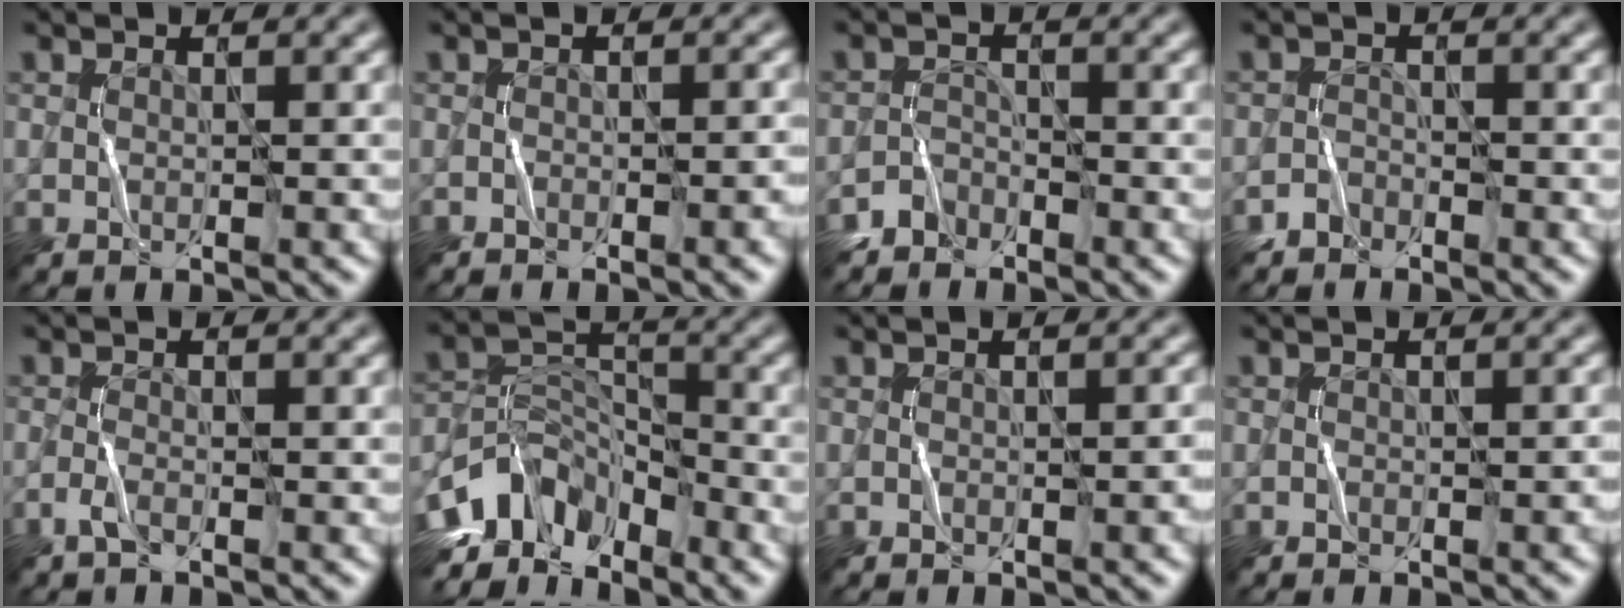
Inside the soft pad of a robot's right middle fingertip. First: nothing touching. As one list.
[{"total": 2.5, "force": [-1.8, 0.7, 1.6], "torque": [-0.013, 0.018, -0.022]}, {"total": 1.7, "force": [-1.5, 0.5, -0.6], "torque": [0.011, 0.013, -0.032]}, {"total": 1.2, "force": [-1.1, 0.3, -0.4], "torque": [0.007, 0.012, -0.022]}, {"total": 1.1, "force": [-1.0, 0.1, 0.4], "torque": [-0.012, 0.007, -0.026]}, {"total": 6.0, "force": [-4.4, 3.4, 2.4], "torque": [-0.034, 0.006, -0.092]}, {"total": 1.6, "force": [-0.8, 0.6, 1.3], "torque": [0.004, 0.018, -0.008]}, {"total": 0.9, "force": [-0.9, 0.2, 0.3], "torque": [0.007, 0.014, -0.012]}]